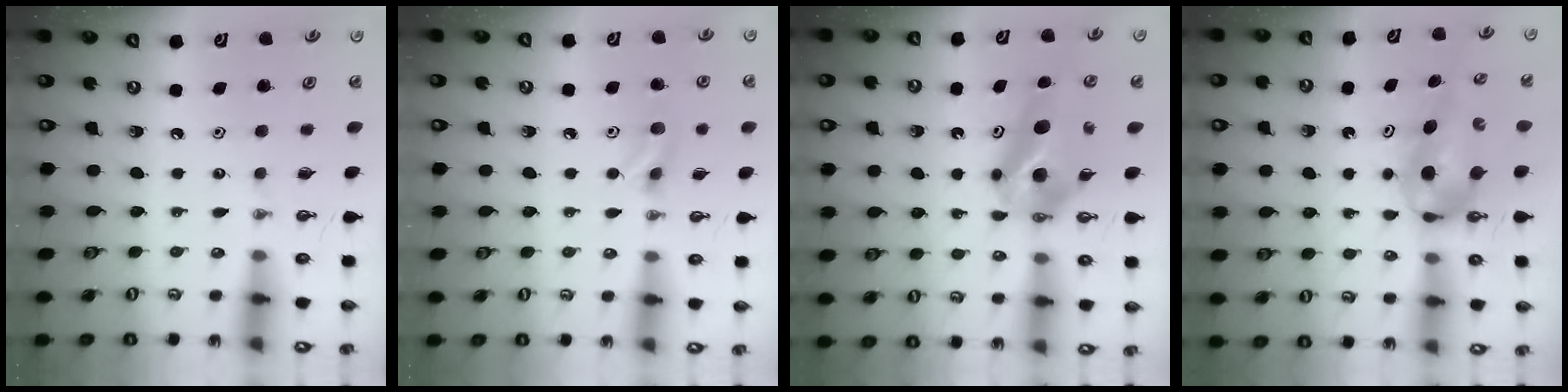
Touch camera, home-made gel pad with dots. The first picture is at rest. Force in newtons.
{"total": 5.7, "press": 5.5, "slide": 1.5}
{"total": 6.7, "press": 5.9, "slide": 3.1}
{"total": 5.3, "press": 4.9, "slide": 2.0}